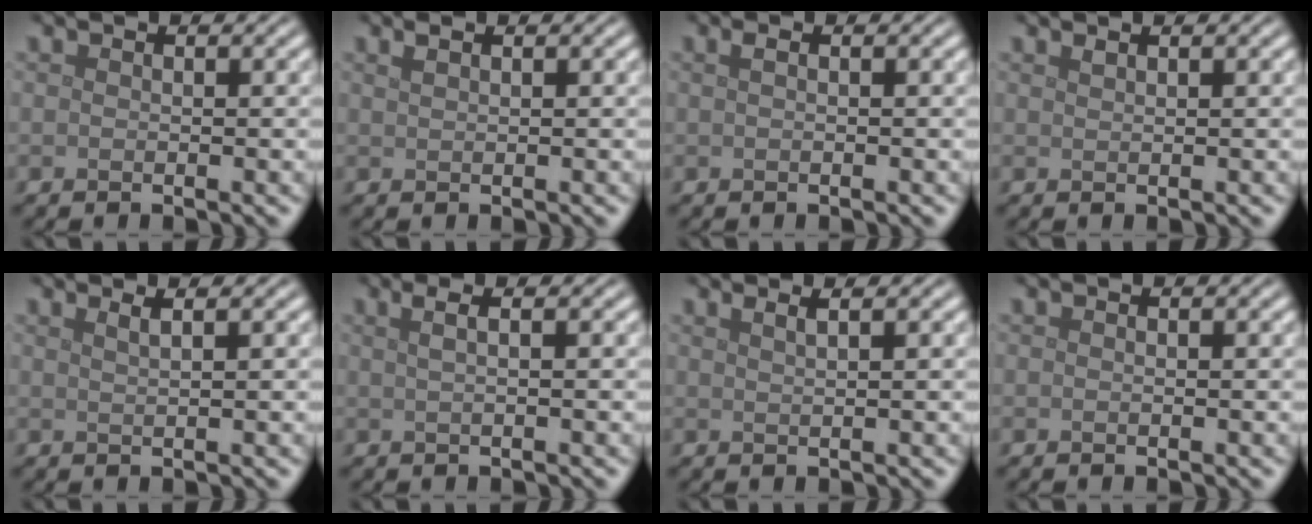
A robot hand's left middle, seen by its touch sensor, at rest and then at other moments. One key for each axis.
{"total": 0.8, "fx": 0.6, "fy": 0.2, "fz": 0.5, "tx": -0.012, "ty": 0.004, "tz": 0.012}
{"total": 0.8, "fx": 0.2, "fy": 0.3, "fz": 0.7, "tx": -0.013, "ty": 0.008, "tz": 0.004}
{"total": 0.6, "fx": 0.5, "fy": 0.2, "fz": 0.3, "tx": -0.002, "ty": 0.001, "tz": 0.011}
{"total": 2.2, "fx": 1.4, "fy": 0.9, "fz": 1.5, "tx": 0.002, "ty": 0.003, "tz": -0.005}
{"total": 2.9, "fx": 1.2, "fy": 1.4, "fz": 2.2, "tx": -0.019, "ty": 0.011, "tz": -0.008}
{"total": 2.6, "fx": 1.6, "fy": 1.1, "fz": 1.7, "tx": -0.002, "ty": 0.008, "tz": -0.004}
{"total": 0.0}